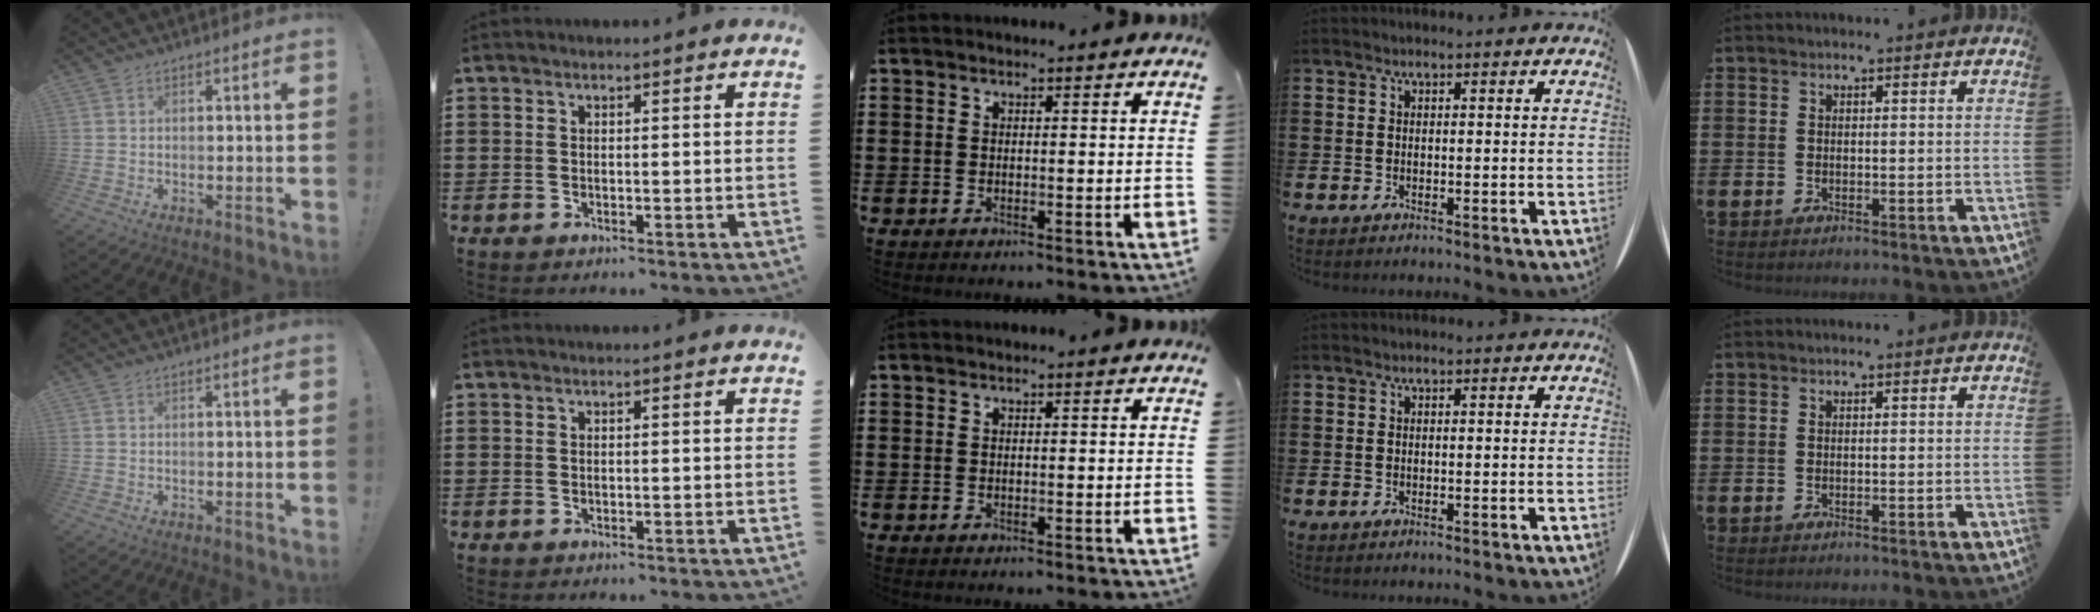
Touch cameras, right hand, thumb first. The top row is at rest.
{}